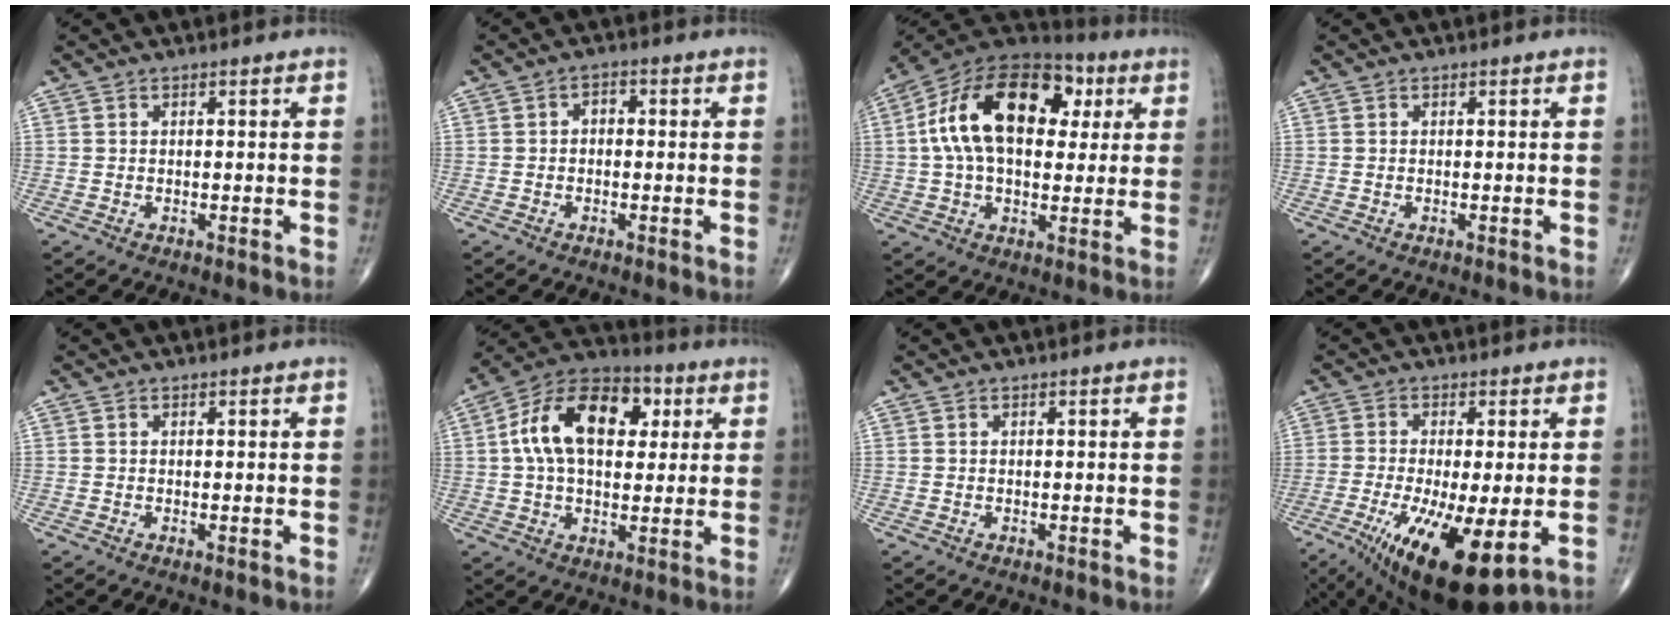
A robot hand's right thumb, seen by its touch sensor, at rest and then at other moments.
{"total": 2.0, "force": [-0.2, 1.5, 1.4], "torque": [-0.007, 0.011, -0.012]}
{"total": 21.7, "force": [4.6, 13.1, 16.7], "torque": [-0.269, 0.023, 0.065]}
{"total": 0.0}
{"total": 0.0}
{"total": 17.4, "force": [3.9, 10.7, 13.2], "torque": [-0.200, 0.017, 0.055]}
{"total": 0.0}
{"total": 16.3, "force": [-5.4, 4.6, 14.7], "torque": [-0.262, -0.029, -0.078]}